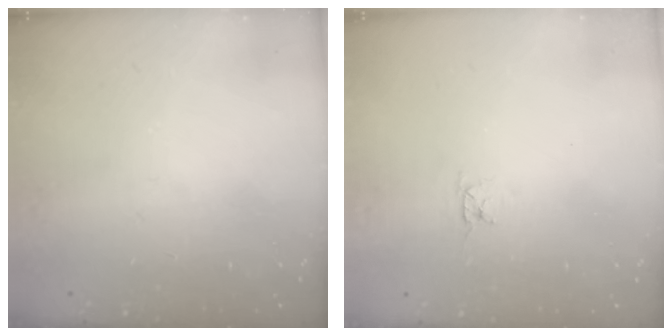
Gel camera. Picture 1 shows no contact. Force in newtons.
{"total": 2.8, "press": 2.8, "slide": 0.3}